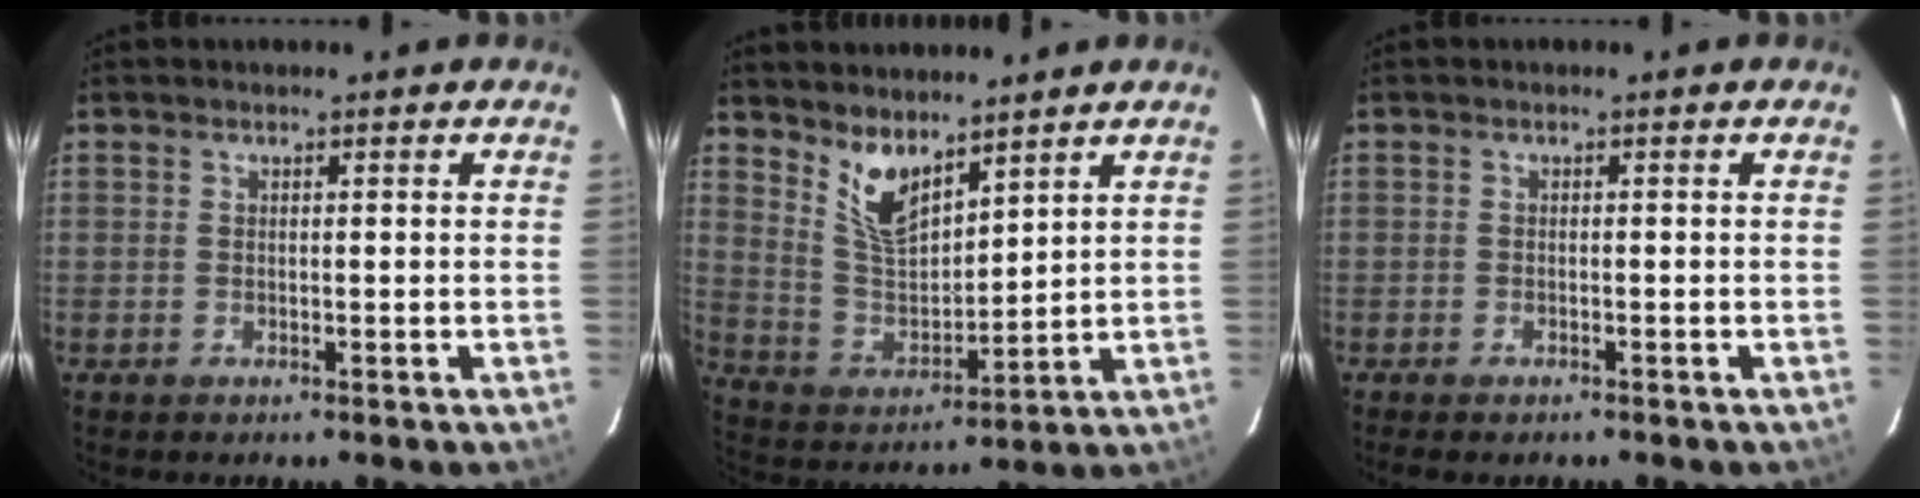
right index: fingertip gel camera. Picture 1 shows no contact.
{"total": 9.0, "force": [6.5, 3.4, 5.3], "torque": [-0.100, -0.007, 0.136]}
{"total": 2.5, "force": [-2.1, 0.8, 1.0], "torque": [-0.026, -0.011, -0.035]}